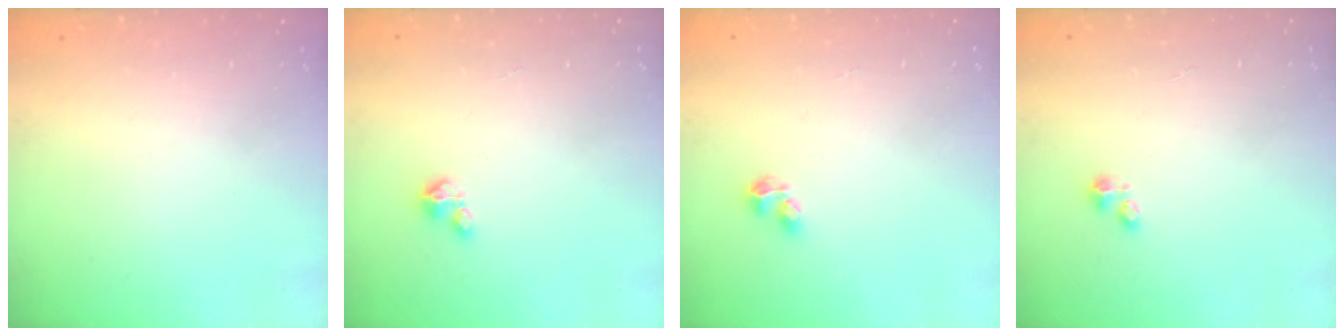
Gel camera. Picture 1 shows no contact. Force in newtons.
{"total": 1.5, "press": 1.5, "slide": 0.2}
{"total": 2.1, "press": 2.0, "slide": 0.8}
{"total": 1.9, "press": 1.8, "slide": 0.2}